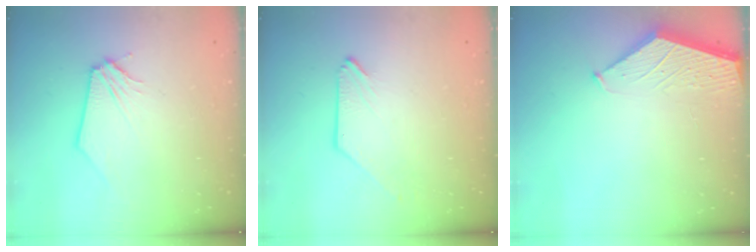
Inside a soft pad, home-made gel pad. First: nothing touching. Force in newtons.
{"total": 0.0}
{"total": 1.5, "press": 1.5, "slide": 0.2}